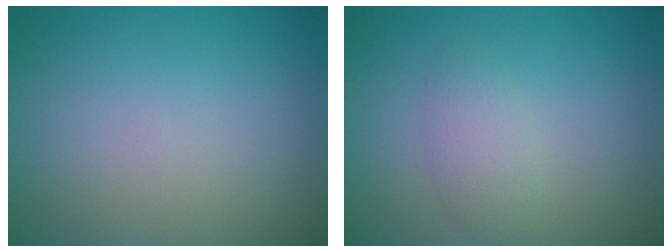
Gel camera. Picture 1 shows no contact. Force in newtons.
{"total": 1.9, "press": 1.9, "slide": 0.1}